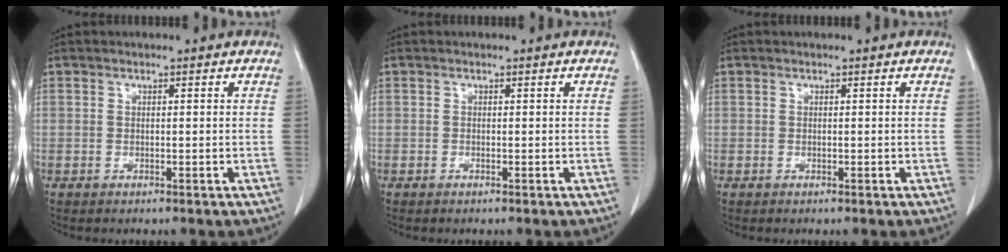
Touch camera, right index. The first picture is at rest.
{"total": 0.0}
{"total": 0.0}